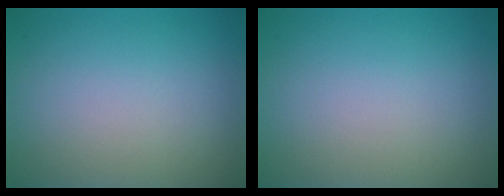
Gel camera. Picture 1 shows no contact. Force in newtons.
{"total": 0.0}